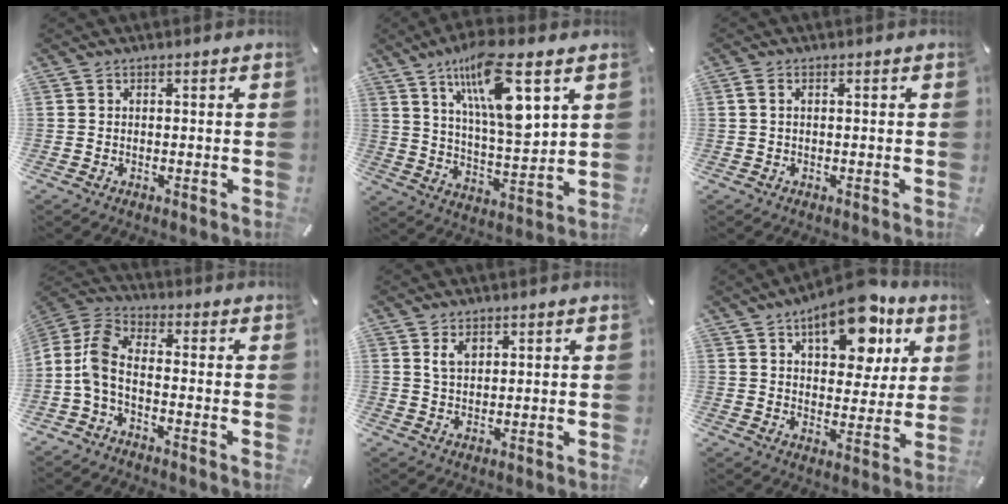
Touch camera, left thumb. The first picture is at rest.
{"total": 16.6, "force": [9.3, 5.2, 12.7], "torque": [-0.229, -0.034, 0.151]}
{"total": 1.2, "force": [0.1, 0.6, 1.1], "torque": [-0.028, 0.001, -0.002]}
{"total": 7.5, "force": [-2.3, 4.4, 5.6], "torque": [-0.136, -0.006, -0.046]}
{"total": 3.1, "force": [1.7, 2.0, 1.6], "torque": [-0.028, 0.000, 0.029]}
{"total": 15.7, "force": [9.2, 8.0, 9.9], "torque": [-0.134, -0.036, 0.154]}